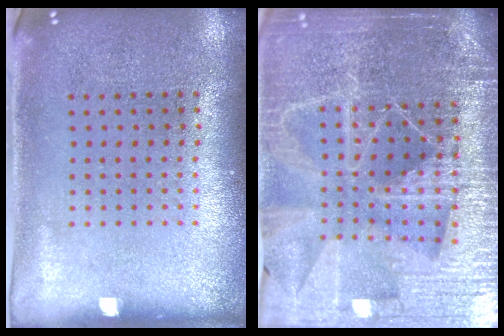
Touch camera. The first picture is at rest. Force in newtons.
{"total": 5.6, "press": 5.0, "slide": 2.6}